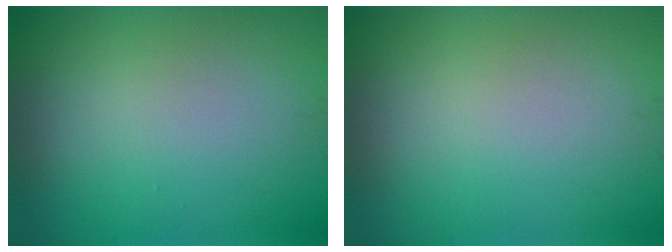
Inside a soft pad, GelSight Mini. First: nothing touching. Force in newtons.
{"total": 0.0}